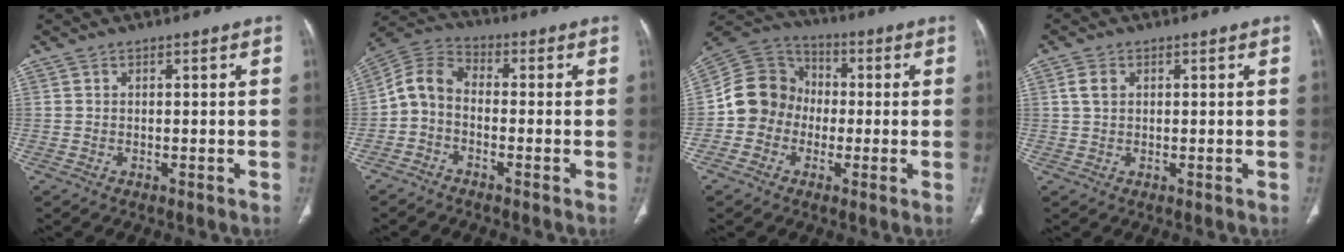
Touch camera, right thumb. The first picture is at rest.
{"total": 6.7, "force": [-1.6, 4.4, 4.7], "torque": [-0.087, 0.029, -0.050]}
{"total": 11.3, "force": [-1.8, 10.4, 4.1], "torque": [-0.051, 0.034, -0.046]}
{"total": 2.6, "force": [0.8, 1.8, 1.7], "torque": [-0.031, 0.004, 0.018]}